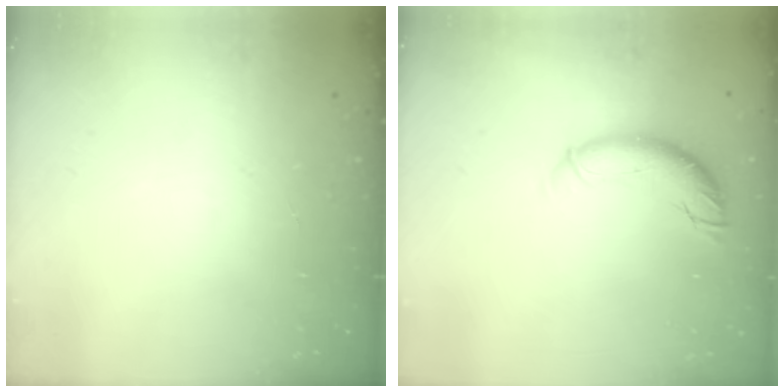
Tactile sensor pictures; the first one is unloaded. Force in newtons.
{"total": 9.9, "press": 9.8, "slide": 1.6}